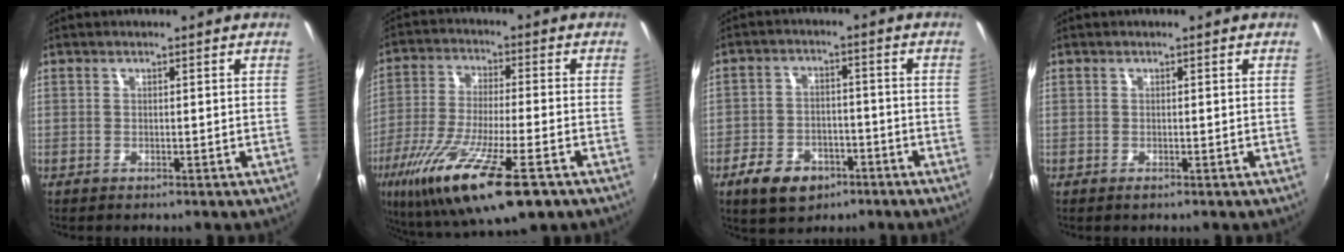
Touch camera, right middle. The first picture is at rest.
{"total": 21.5, "force": [-11.5, 4.7, 17.5], "torque": [-0.343, -0.071, -0.204]}
{"total": 9.2, "force": [-5.5, 5.7, 4.7], "torque": [-0.123, 0.007, -0.081]}
{"total": 0.0}